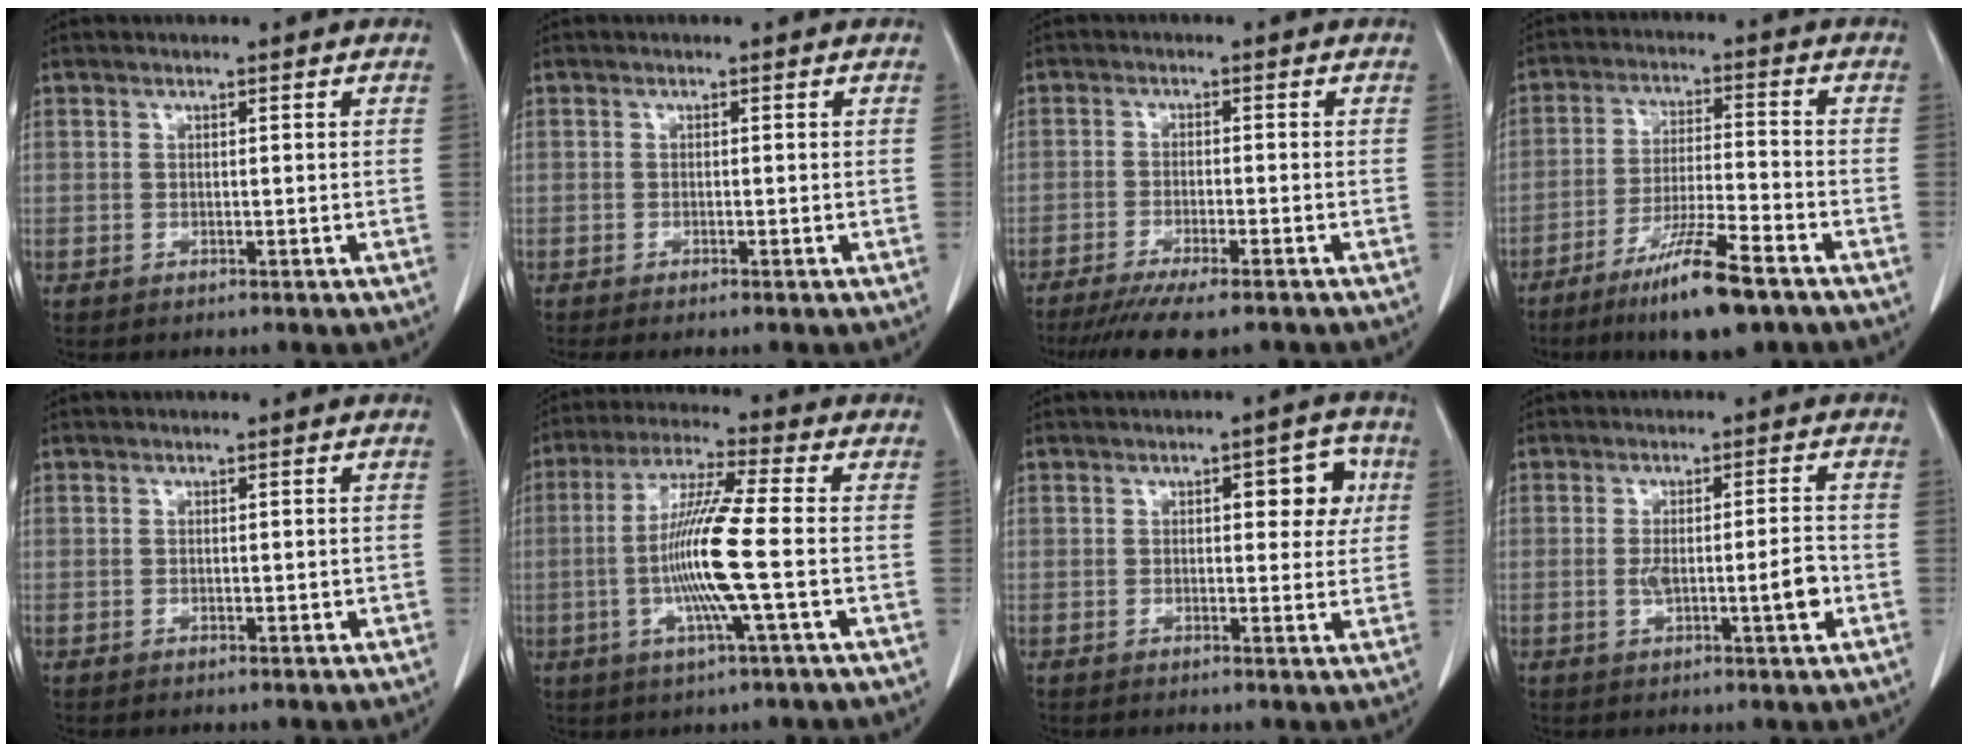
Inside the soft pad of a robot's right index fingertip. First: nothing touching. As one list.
[{"total": 1.3, "force": [-1.0, -0.1, 0.8], "torque": [-0.013, -0.002, -0.016]}, {"total": 9.8, "force": [-7.8, 0.8, 5.8], "torque": [-0.080, -0.020, -0.120]}, {"total": 11.4, "force": [-7.5, 0.9, 8.5], "torque": [-0.155, -0.026, -0.130]}, {"total": 0.6, "force": [0.0, 0.4, 0.5], "torque": [-0.006, 0.001, 0.002]}, {"total": 11.7, "force": [-1.7, -0.5, 11.6], "torque": [-0.226, -0.005, -0.040]}, {"total": 5.8, "force": [1.6, 2.4, 5.0], "torque": [-0.052, 0.016, 0.019]}, {"total": 5.8, "force": [-1.2, 0.9, 5.6], "torque": [-0.093, 0.002, -0.015]}]